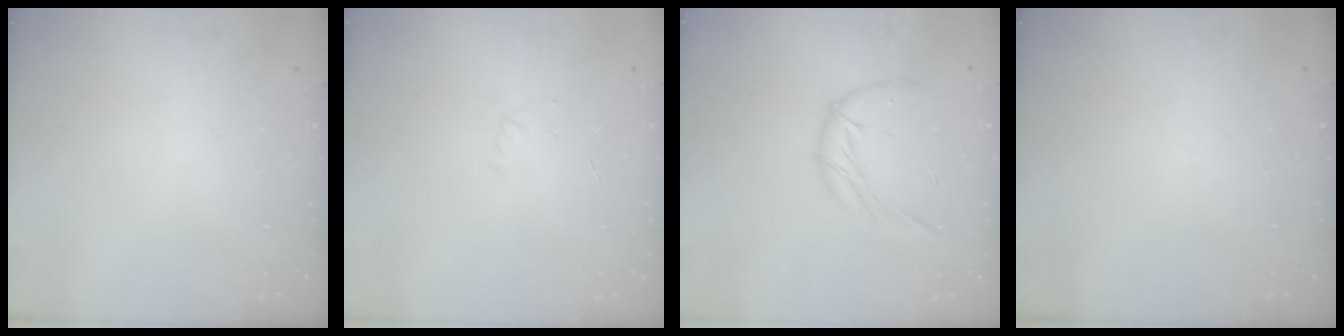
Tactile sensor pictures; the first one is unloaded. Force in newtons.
{"total": 2.9, "press": 2.8, "slide": 0.7}
{"total": 9.5, "press": 9.4, "slide": 1.1}
{"total": 0.0}